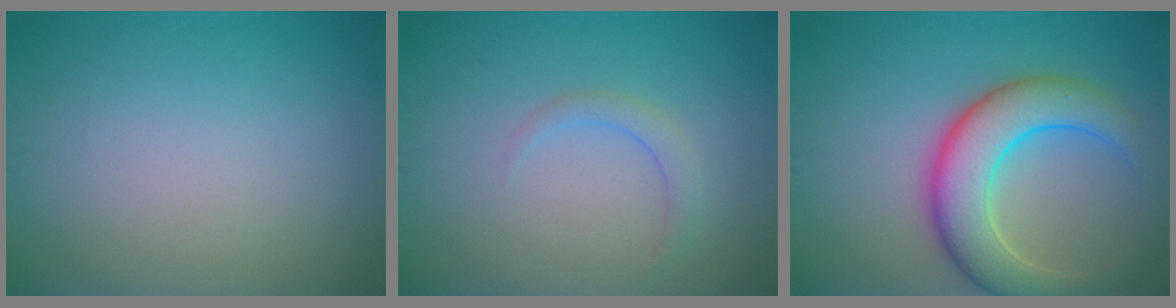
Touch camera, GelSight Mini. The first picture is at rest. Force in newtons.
{"total": 1.5, "press": 1.5, "slide": 0.1}
{"total": 7.6, "press": 7.6, "slide": 0.3}